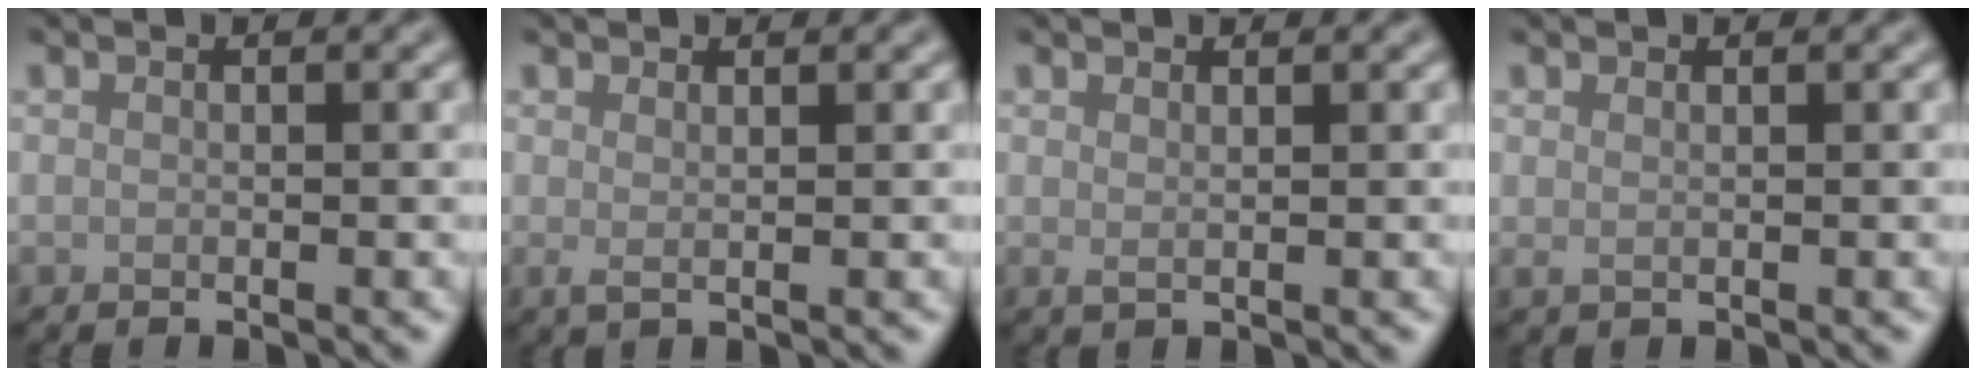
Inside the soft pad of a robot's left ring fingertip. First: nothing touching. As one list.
[{"total": 1.1, "force": [0.4, 0.4, 1.0], "torque": [-0.014, -0.003, 0.006]}, {"total": 0.9, "force": [0.6, 0.3, 0.7], "torque": [-0.010, -0.002, 0.009]}, {"total": 0.8, "force": [0.5, 0.3, 0.5], "torque": [-0.011, 0.000, 0.009]}]